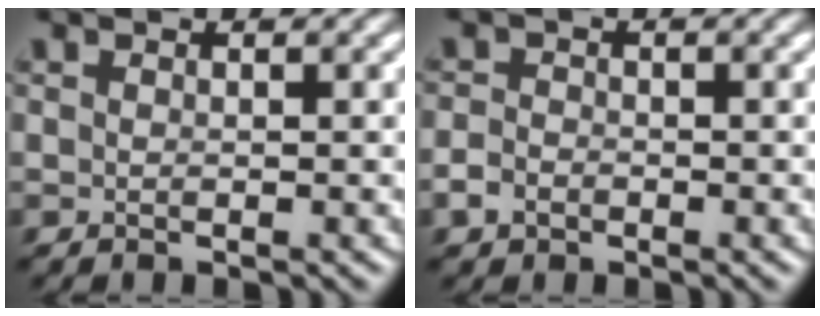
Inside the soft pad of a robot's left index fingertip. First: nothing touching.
{"total": 1.6, "force": [-1.2, 1.0, 0.4], "torque": [-0.004, -0.004, -0.028]}